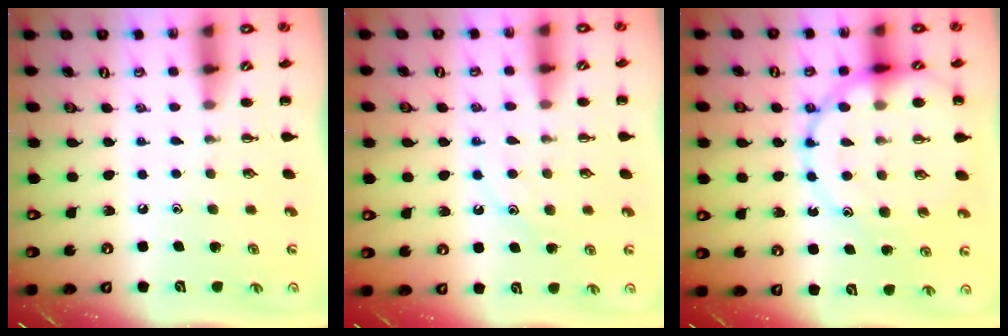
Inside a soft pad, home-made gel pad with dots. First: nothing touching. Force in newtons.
{"total": 11.1, "press": 11.0, "slide": 0.9}
{"total": 17.5, "press": 17.2, "slide": 3.4}